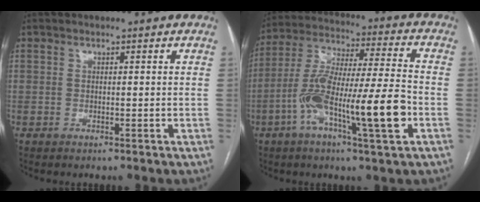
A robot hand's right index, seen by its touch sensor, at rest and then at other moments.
{"total": 17.1, "force": [-5.7, 1.5, 16.1], "torque": [-0.302, 0.001, -0.101]}